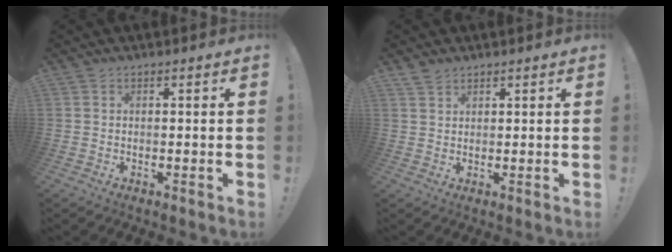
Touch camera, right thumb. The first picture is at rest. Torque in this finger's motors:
{"motor_torque": [-0.02, -0.01, 0.11, 0.01, 0.00]}